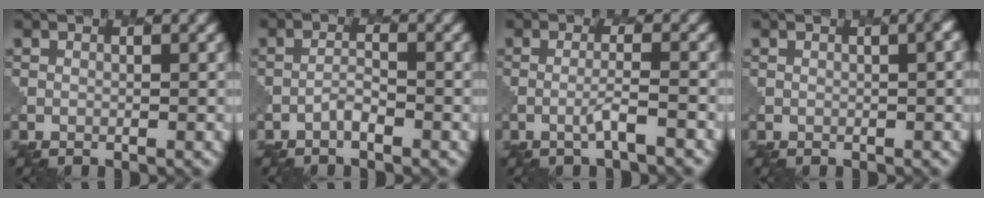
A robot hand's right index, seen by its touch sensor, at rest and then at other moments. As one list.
[{"total": 1.0, "force": [-0.7, 0.3, 0.6], "torque": [-0.011, 0.005, -0.014]}, {"total": 1.8, "force": [-0.7, 0.1, 1.7], "torque": [-0.028, 0.010, -0.015]}, {"total": 2.1, "force": [0.1, 0.8, 2.0], "torque": [-0.007, 0.005, 0.006]}]